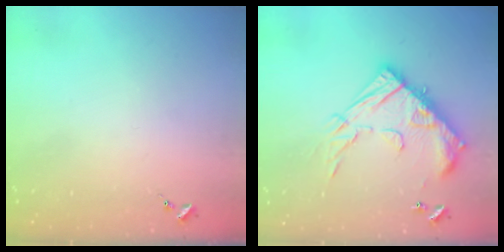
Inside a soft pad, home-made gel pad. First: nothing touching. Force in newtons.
{"total": 19.3, "press": 19.2, "slide": 1.6}